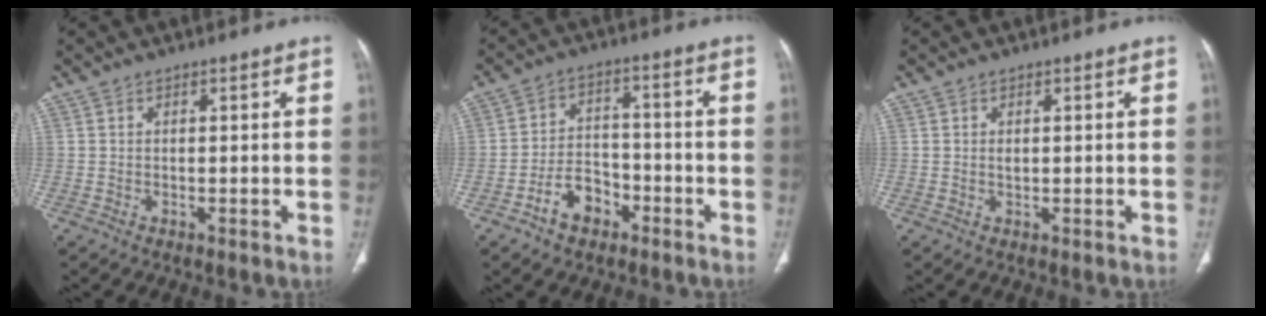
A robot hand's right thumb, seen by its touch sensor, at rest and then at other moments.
{"total": 7.7, "force": [-4.2, 5.2, 3.9], "torque": [-0.047, 0.040, -0.072]}
{"total": 0.8, "force": [0.2, 0.5, 0.6], "torque": [-0.008, 0.001, 0.004]}